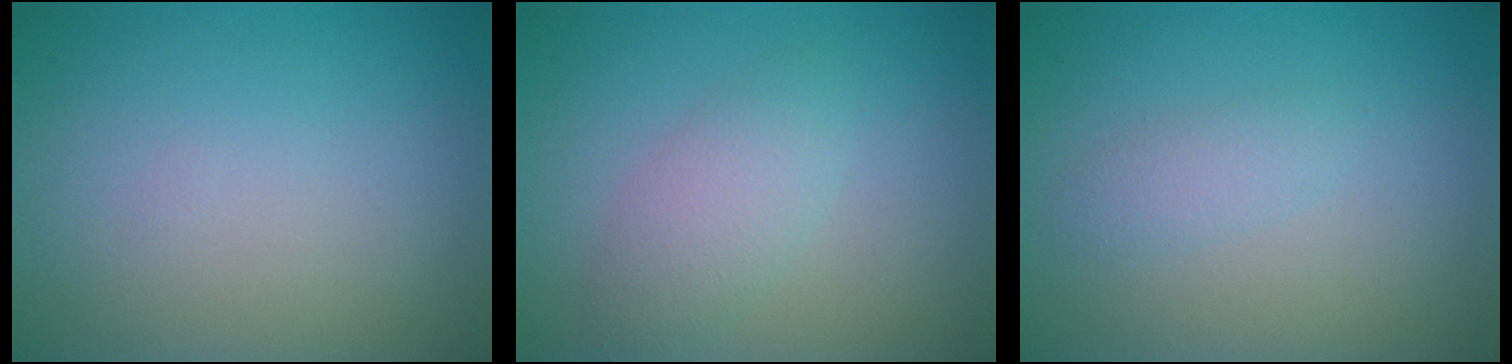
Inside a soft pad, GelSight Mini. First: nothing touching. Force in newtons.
{"total": 2.7, "press": 2.7, "slide": 0.1}
{"total": 1.4, "press": 1.4, "slide": 0.0}